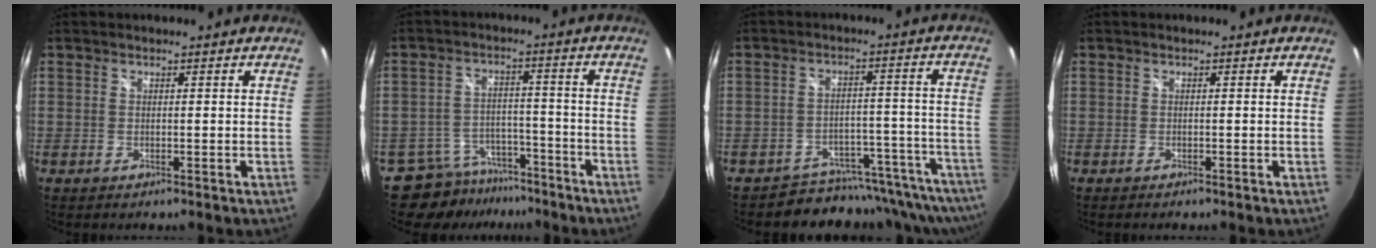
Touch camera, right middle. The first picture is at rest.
{"total": 10.0, "force": [-8.4, 5.1, 1.6], "torque": [-0.044, 0.020, -0.118]}
{"total": 13.6, "force": [-13.1, 3.3, 0.8], "torque": [0.000, 0.031, -0.174]}
{"total": 0.7, "force": [-0.6, 0.2, 0.3], "torque": [-0.006, -0.004, -0.012]}